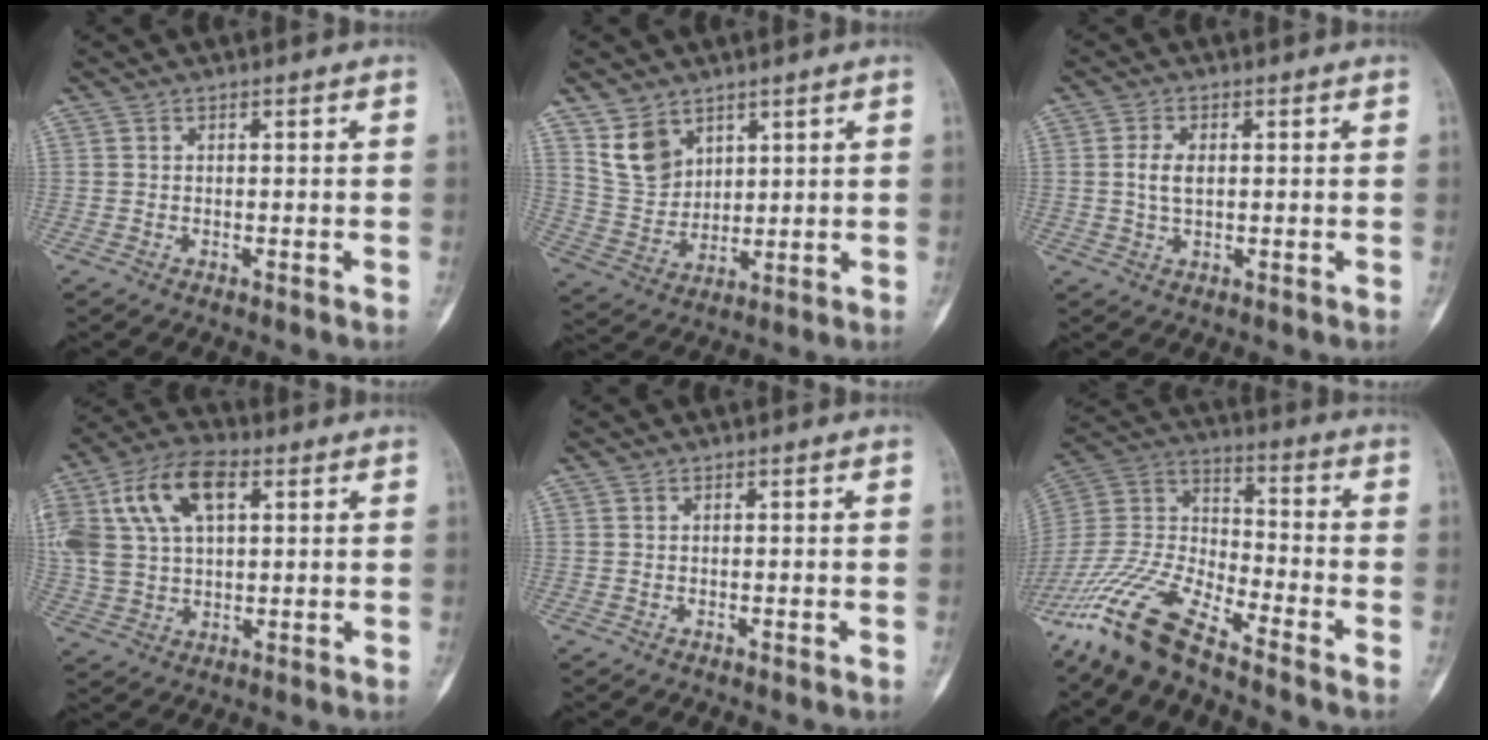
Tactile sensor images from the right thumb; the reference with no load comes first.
{"total": 8.3, "force": [5.0, 5.7, 3.4], "torque": [-0.048, -0.028, 0.112]}
{"total": 3.6, "force": [0.4, 2.0, 2.9], "torque": [-0.062, 0.000, 0.008]}
{"total": 17.4, "force": [5.6, 10.4, 12.8], "torque": [-0.265, 0.018, 0.100]}
{"total": 0.0}
{"total": 15.6, "force": [-12.2, 3.5, 9.1], "torque": [-0.193, 0.054, -0.244]}